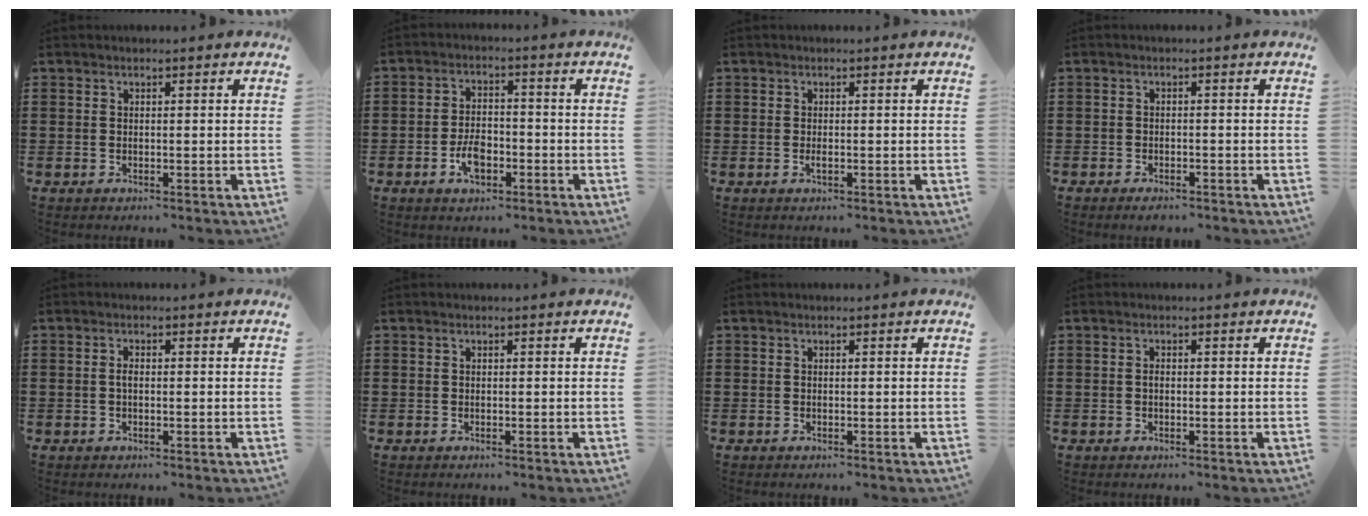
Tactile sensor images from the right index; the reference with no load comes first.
{"total": 4.9, "force": [-2.0, 2.7, 3.5], "torque": [-0.081, 0.001, -0.041]}
{"total": 0.9, "force": [-0.2, 0.2, 0.8], "torque": [-0.016, -0.005, -0.003]}
{"total": 1.4, "force": [-1.3, 0.3, 0.2], "torque": [-0.009, 0.000, -0.027]}
{"total": 1.3, "force": [-0.1, 0.5, 1.2], "torque": [-0.023, 0.000, -0.003]}
{"total": 0.0}
{"total": 0.0}
{"total": 0.7, "force": [-0.1, 0.3, 0.6], "torque": [-0.014, -0.002, -0.002]}